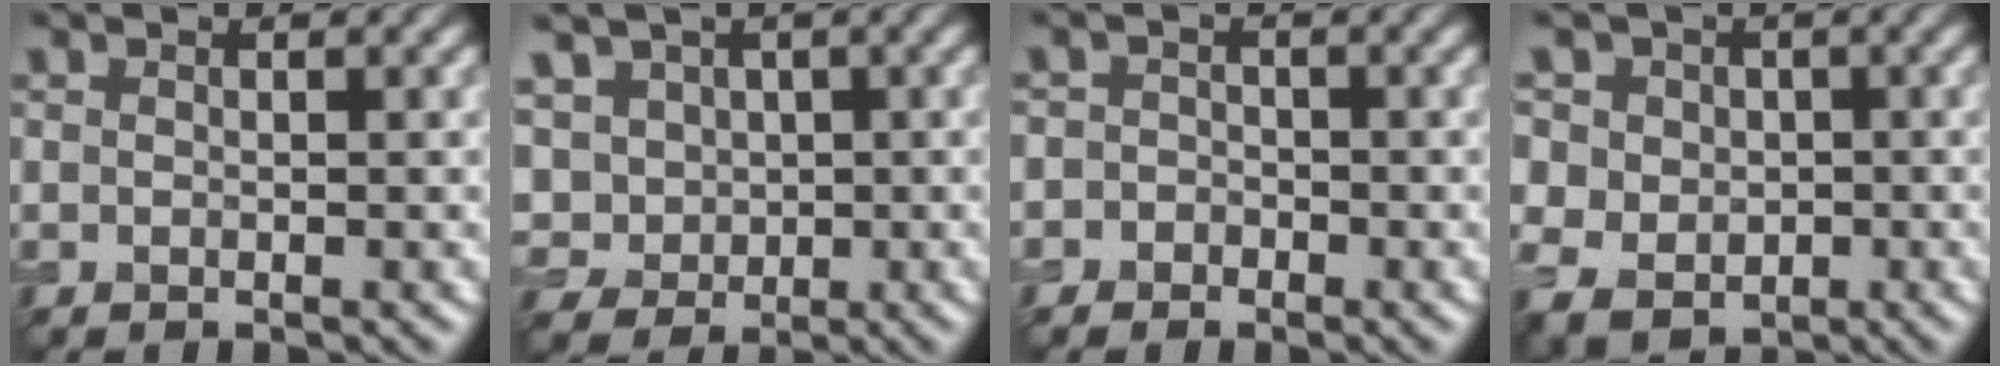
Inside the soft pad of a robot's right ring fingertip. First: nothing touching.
{"total": 4.9, "force": [1.1, 4.3, 2.2], "torque": [-0.060, 0.020, 0.016]}
{"total": 1.5, "force": [-0.7, 1.4, 0.1], "torque": [0.025, 0.008, -0.024]}
{"total": 8.7, "force": [2.0, 7.7, 3.4], "torque": [-0.092, 0.025, 0.016]}